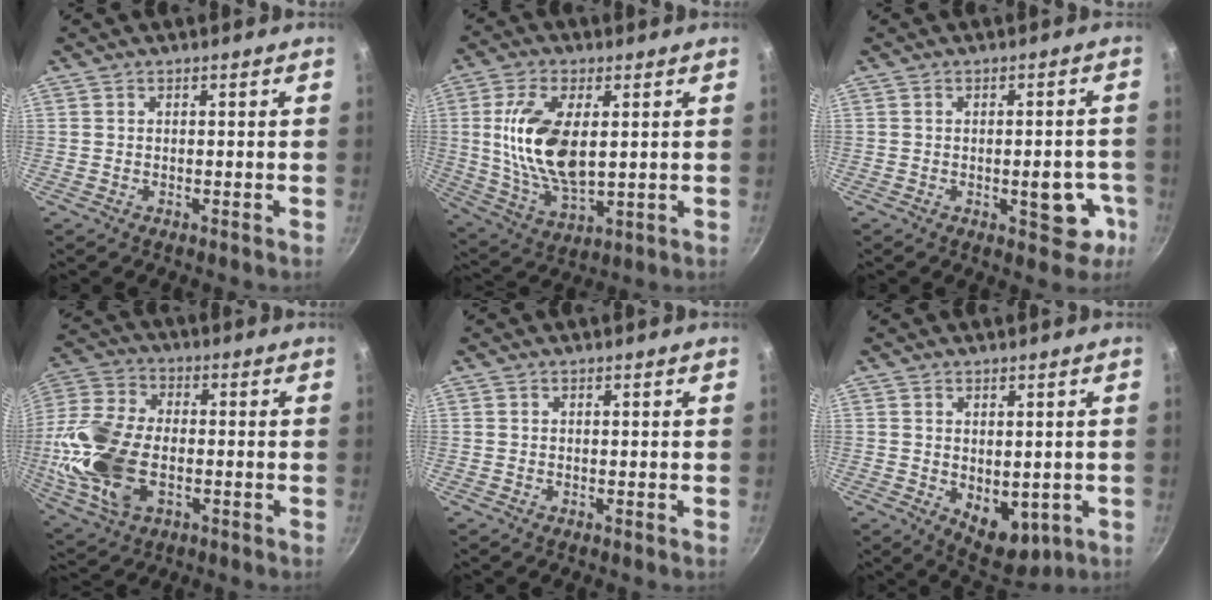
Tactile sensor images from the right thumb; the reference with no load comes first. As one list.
[{"total": 15.4, "force": [2.2, 7.8, 13.2], "torque": [-0.247, -0.011, 0.049]}, {"total": 8.8, "force": [-2.6, 4.2, 7.2], "torque": [-0.050, 0.013, -0.029]}, {"total": 19.1, "force": [-2.8, 11.7, 14.8], "torque": [-0.300, 0.019, -0.056]}, {"total": 0.0}, {"total": 7.9, "force": [-0.9, 5.1, 6.1], "torque": [-0.059, -0.017, 0.005]}]